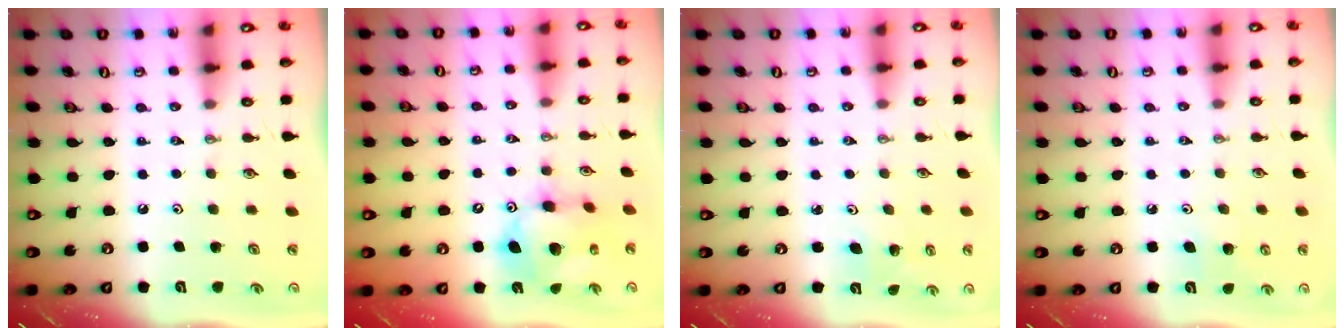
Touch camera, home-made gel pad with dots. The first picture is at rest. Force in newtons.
{"total": 13.4, "press": 13.4, "slide": 1.3}
{"total": 2.8, "press": 2.5, "slide": 1.3}
{"total": 4.9, "press": 4.7, "slide": 1.3}